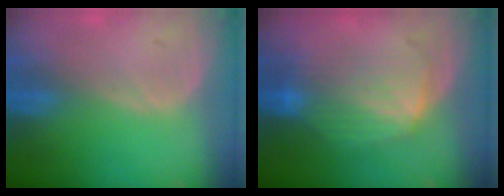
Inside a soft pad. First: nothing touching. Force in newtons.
{"total": 7.4, "press": 7.3, "slide": 1.5}